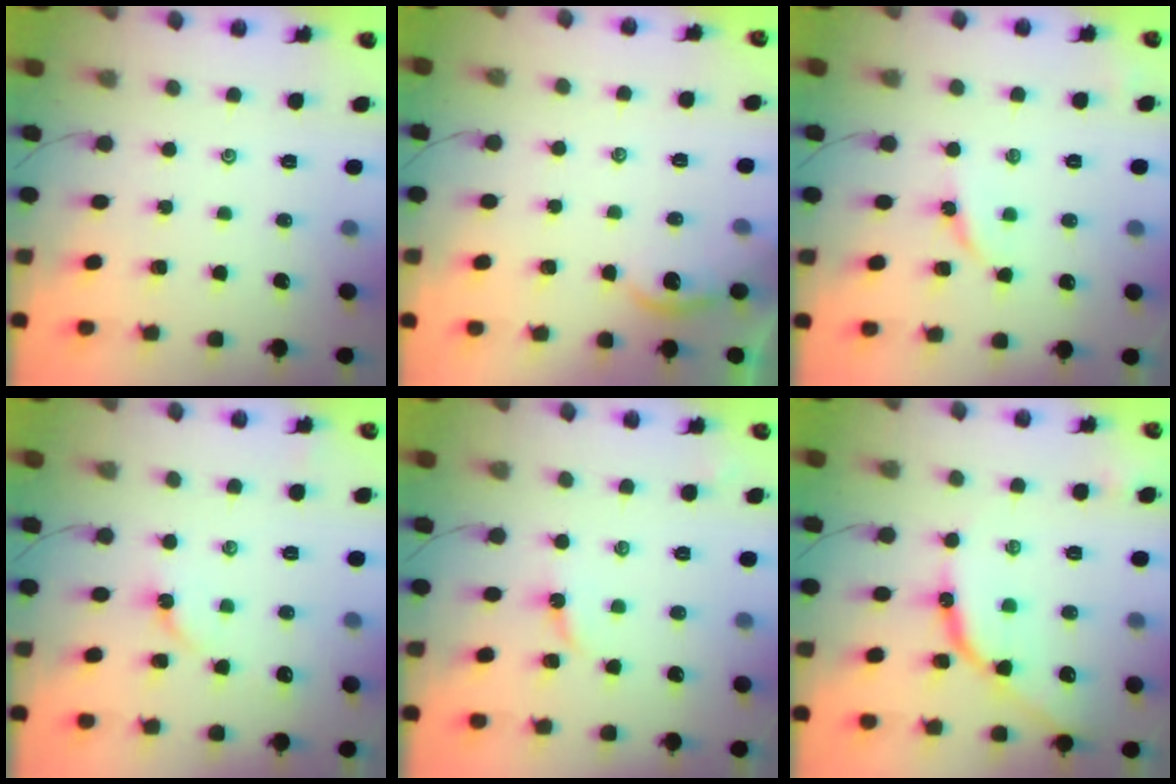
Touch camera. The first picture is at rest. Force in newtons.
{"total": 2.3, "press": 2.3, "slide": 0.2}
{"total": 4.4, "press": 4.3, "slide": 0.5}
{"total": 3.1, "press": 3.1, "slide": 0.4}
{"total": 2.6, "press": 2.6, "slide": 0.3}
{"total": 9.9, "press": 9.9, "slide": 1.0}